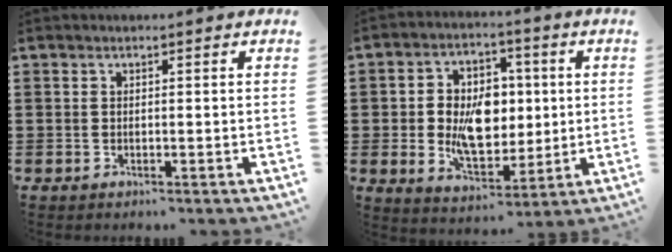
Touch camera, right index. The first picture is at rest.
{"total": 9.8, "force": [0.1, 7.0, 6.9], "torque": [-0.135, 0.016, 0.002]}